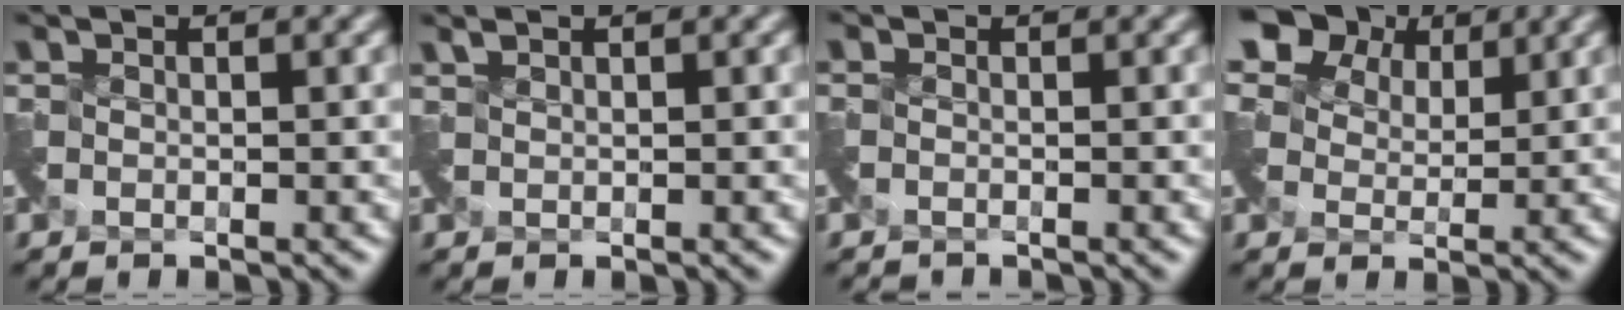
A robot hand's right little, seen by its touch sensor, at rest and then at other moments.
{"total": 0.8, "force": [0.8, -0.1, 0.0], "torque": [-0.005, 0.006, 0.020]}
{"total": 1.5, "force": [-1.3, -0.2, -0.8], "torque": [0.011, -0.018, -0.029]}
{"total": 7.3, "force": [4.6, 4.7, 3.1], "torque": [-0.069, 0.018, 0.060]}